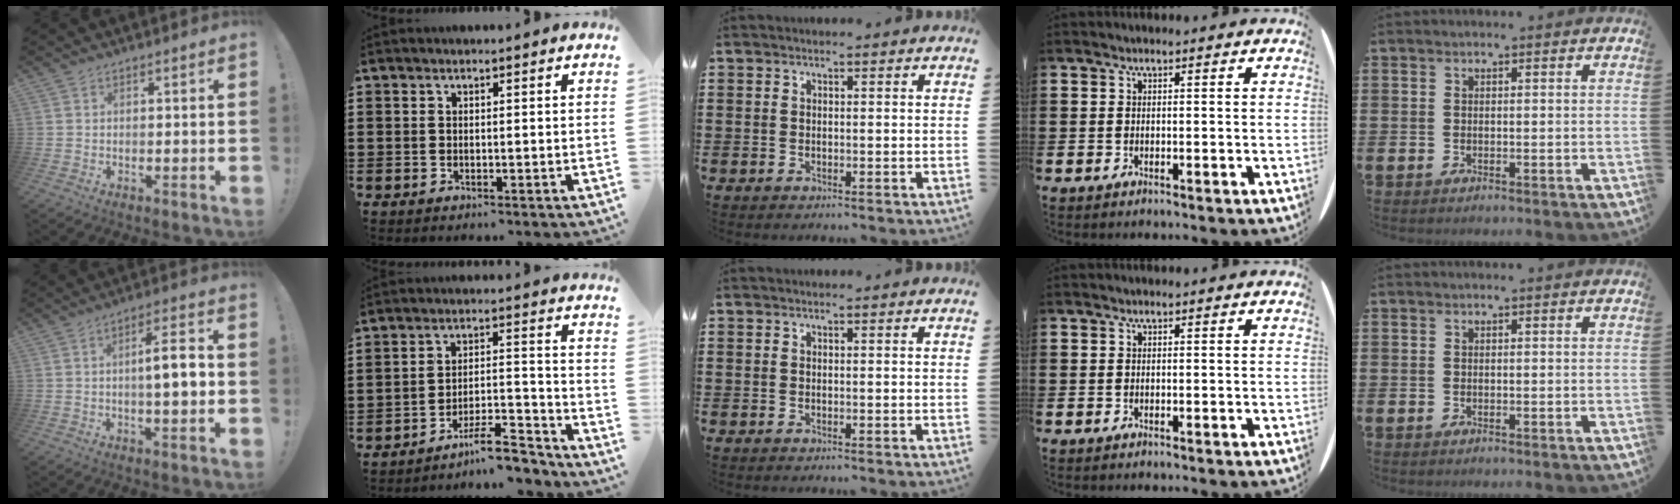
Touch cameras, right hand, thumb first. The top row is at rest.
{"thumb": {"total": 8.5, "force": [-0.7, 1.5, 8.4], "torque": [-0.127, 0.006, -0.017]}, "index": {"total": 8.4, "force": [-7.2, 1.5, 3.9], "torque": [-0.052, 0.022, -0.133]}}